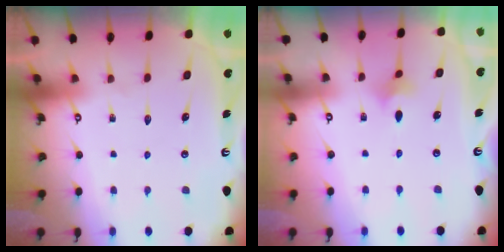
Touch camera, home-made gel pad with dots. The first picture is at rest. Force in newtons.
{"total": 2.7, "press": 2.6, "slide": 0.7}